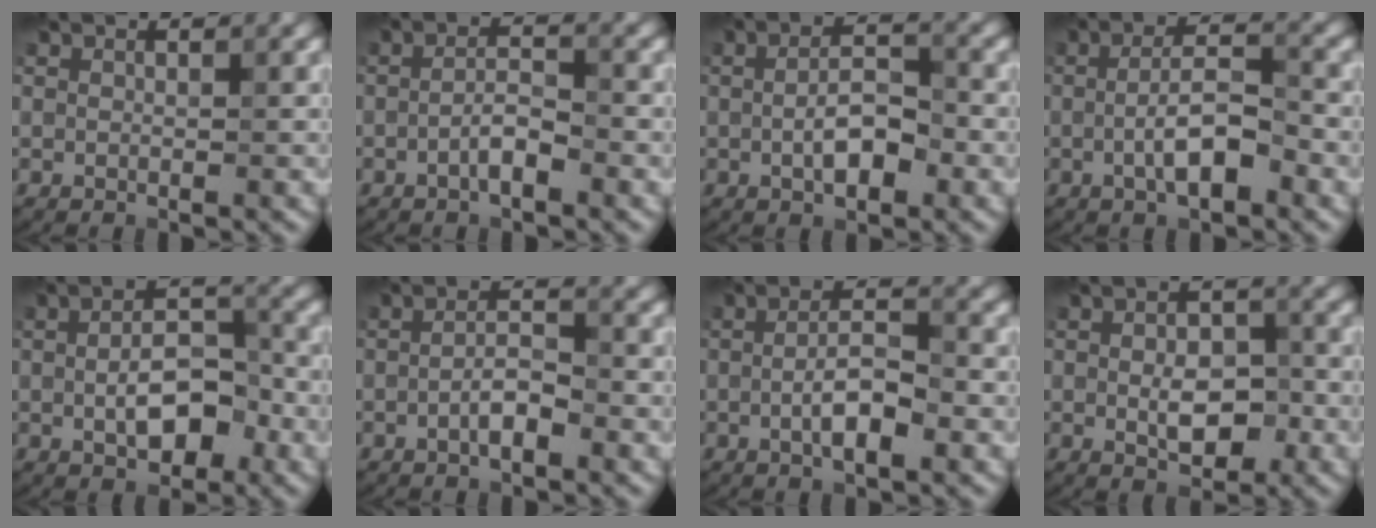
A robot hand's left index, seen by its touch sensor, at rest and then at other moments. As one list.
[{"total": 2.3, "force": [-1.2, 0.6, 1.9], "torque": [-0.036, 0.008, -0.026]}, {"total": 3.8, "force": [-0.7, 1.6, 3.3], "torque": [-0.064, 0.000, -0.013]}, {"total": 4.4, "force": [-1.2, 1.4, 4.0], "torque": [-0.074, 0.005, -0.026]}, {"total": 5.4, "force": [-0.9, 2.8, 4.4], "torque": [-0.083, -0.001, -0.013]}, {"total": 2.6, "force": [-1.1, 0.8, 2.2], "torque": [-0.041, 0.007, -0.025]}, {"total": 3.9, "force": [-0.9, 1.3, 3.6], "torque": [-0.067, 0.002, -0.020]}, {"total": 4.2, "force": [-0.6, 2.4, 3.4], "torque": [-0.057, -0.003, -0.008]}]